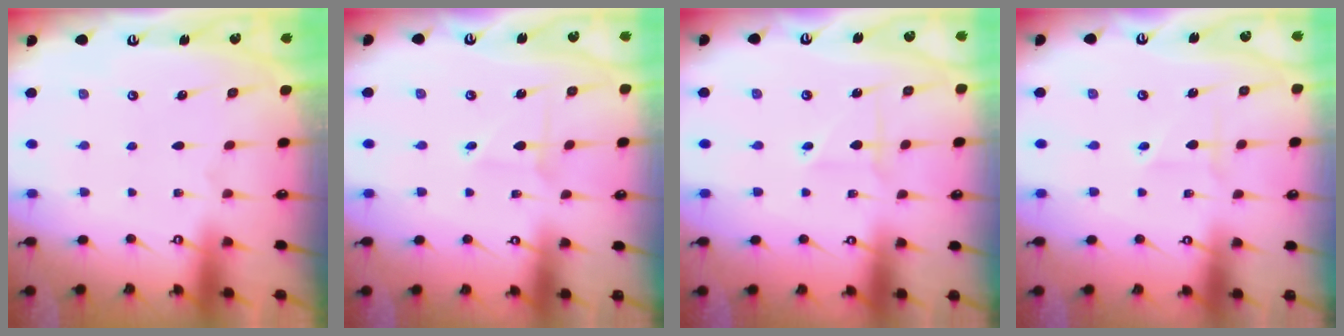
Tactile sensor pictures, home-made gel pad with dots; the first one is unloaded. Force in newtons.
{"total": 2.3, "press": 2.3, "slide": 0.2}
{"total": 2.7, "press": 2.7, "slide": 0.1}
{"total": 1.7, "press": 1.5, "slide": 0.9}